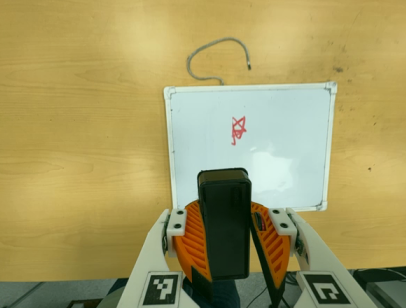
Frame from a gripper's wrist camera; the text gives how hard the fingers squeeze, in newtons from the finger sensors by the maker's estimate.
{"total": 10.1, "left": 10.1, "right": 10.0}